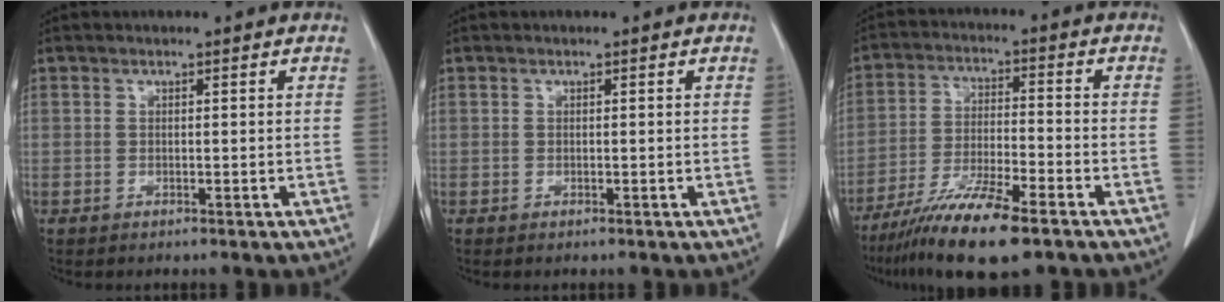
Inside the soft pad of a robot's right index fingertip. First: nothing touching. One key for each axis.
{"total": 0.0}
{"total": 12.5, "fx": -8.6, "fy": 1.3, "fz": 8.9, "tx": -0.164, "ty": -0.030, "tz": -0.152}